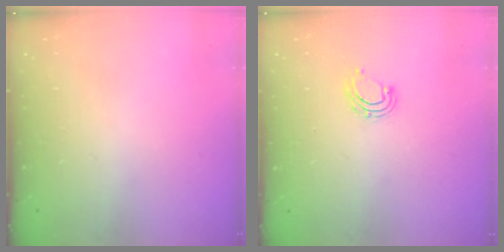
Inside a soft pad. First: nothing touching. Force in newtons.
{"total": 6.0, "press": 5.8, "slide": 1.3}